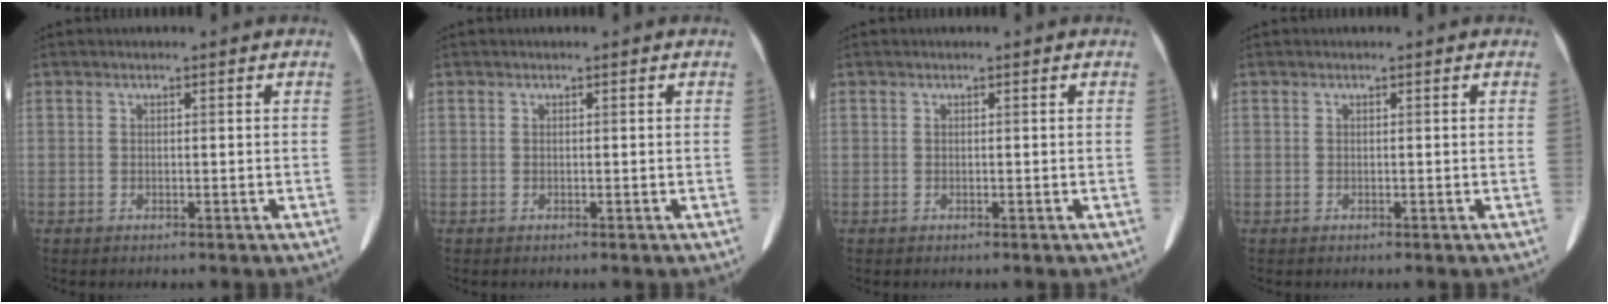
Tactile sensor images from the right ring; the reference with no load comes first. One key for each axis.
{"total": 0.0}
{"total": 0.0}
{"total": 0.0}